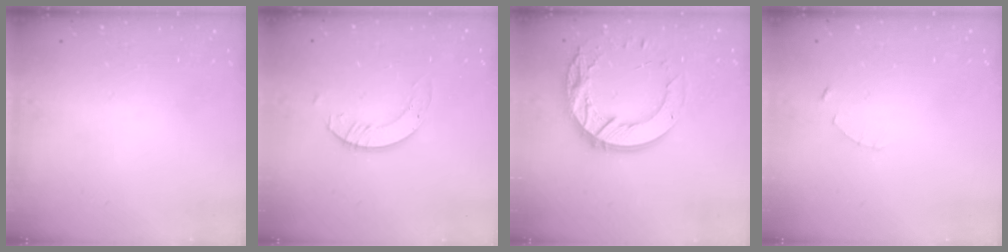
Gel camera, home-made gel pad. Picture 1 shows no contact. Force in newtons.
{"total": 3.4, "press": 3.4, "slide": 0.0}
{"total": 16.8, "press": 16.8, "slide": 1.4}
{"total": 1.2, "press": 1.1, "slide": 0.2}